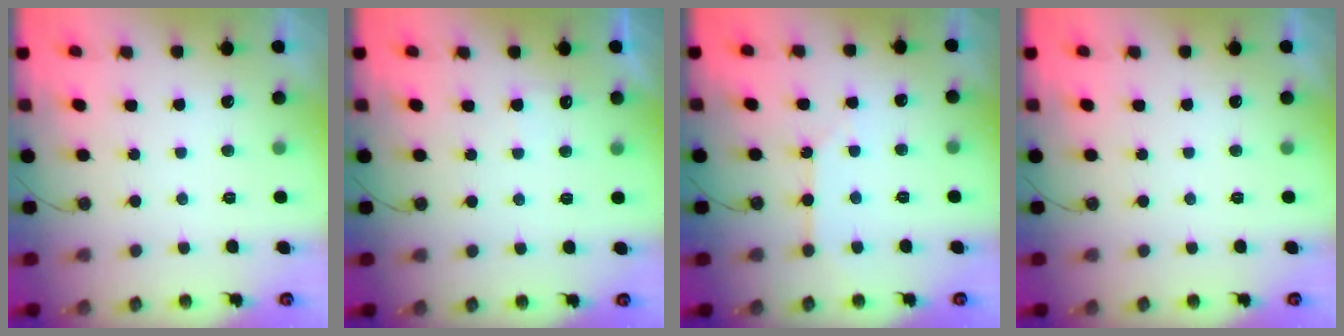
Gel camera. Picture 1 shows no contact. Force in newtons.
{"total": 4.9, "press": 4.8, "slide": 0.6}
{"total": 2.5, "press": 2.5, "slide": 0.4}
{"total": 0.0}